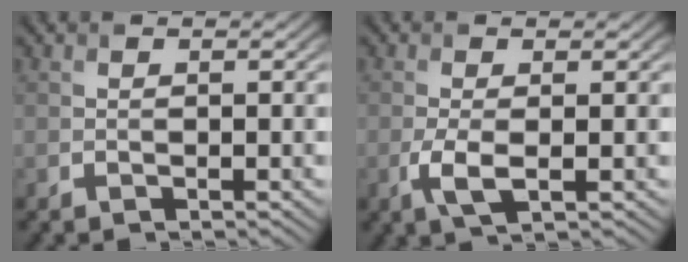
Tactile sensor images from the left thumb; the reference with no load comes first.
{"total": 3.2, "force": [-0.8, 1.1, 2.9], "torque": [-0.074, -0.008, -0.018]}